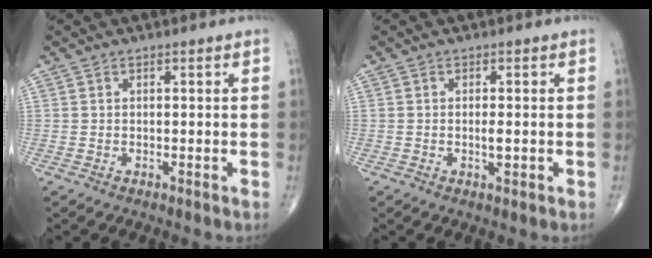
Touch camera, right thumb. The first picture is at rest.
{"total": 1.7, "force": [-0.3, 0.5, 1.6], "torque": [-0.028, -0.002, -0.005]}